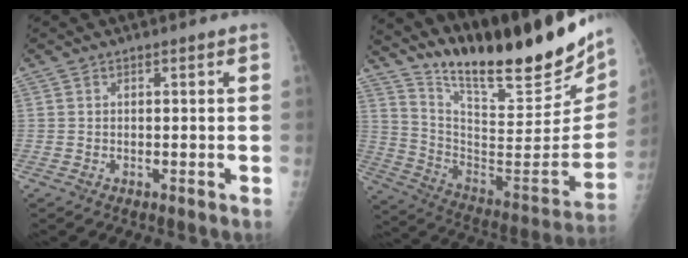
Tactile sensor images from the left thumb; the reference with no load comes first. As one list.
[{"total": 29.4, "force": [22.5, 6.3, 17.9], "torque": [-0.255, -0.121, 0.347]}]